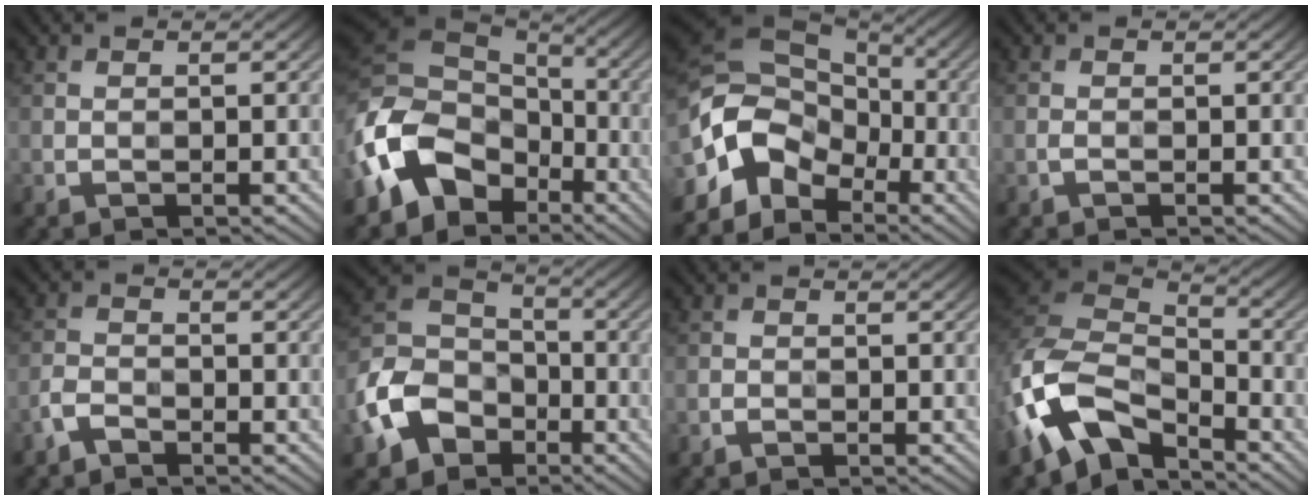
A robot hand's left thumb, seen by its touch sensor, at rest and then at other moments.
{"total": 14.8, "force": [-5.8, 11.0, 8.0], "torque": [-0.204, -0.016, -0.119]}
{"total": 12.1, "force": [-4.5, 8.9, 7.0], "torque": [-0.158, -0.010, -0.103]}
{"total": 0.5, "force": [-0.3, 0.2, 0.4], "torque": [-0.012, 0.001, -0.007]}
{"total": 2.4, "force": [-1.9, 1.0, 1.0], "torque": [-0.023, 0.002, -0.049]}
{"total": 11.2, "force": [-5.0, 8.3, 5.7], "torque": [-0.148, -0.015, -0.116]}
{"total": 0.7, "force": [-0.5, 0.4, 0.2], "torque": [-0.002, -0.001, -0.011]}
{"total": 14.1, "force": [-7.3, 8.3, 8.7], "torque": [-0.208, -0.012, -0.151]}